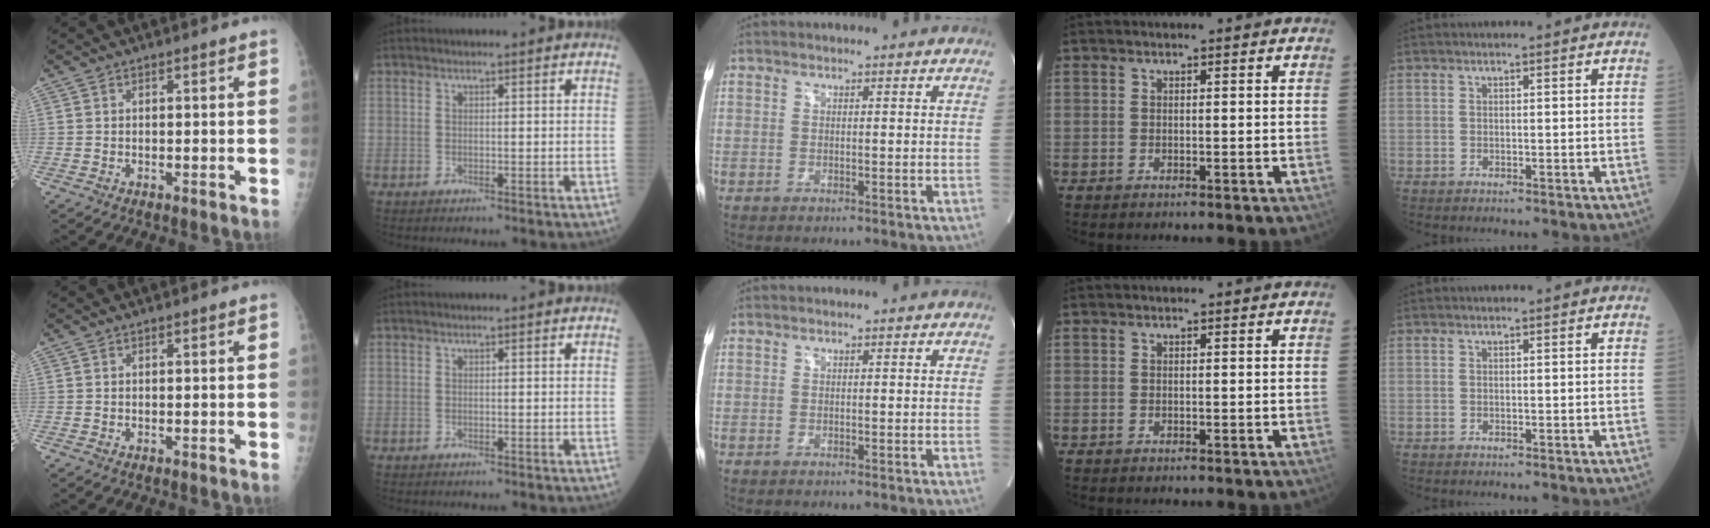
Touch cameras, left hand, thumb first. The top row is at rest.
{}